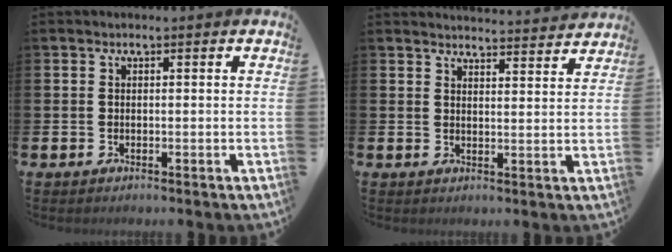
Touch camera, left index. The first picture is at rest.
{"total": 3.7, "force": [3.7, -0.1, 0.0], "torque": [0.005, -0.032, 0.064]}